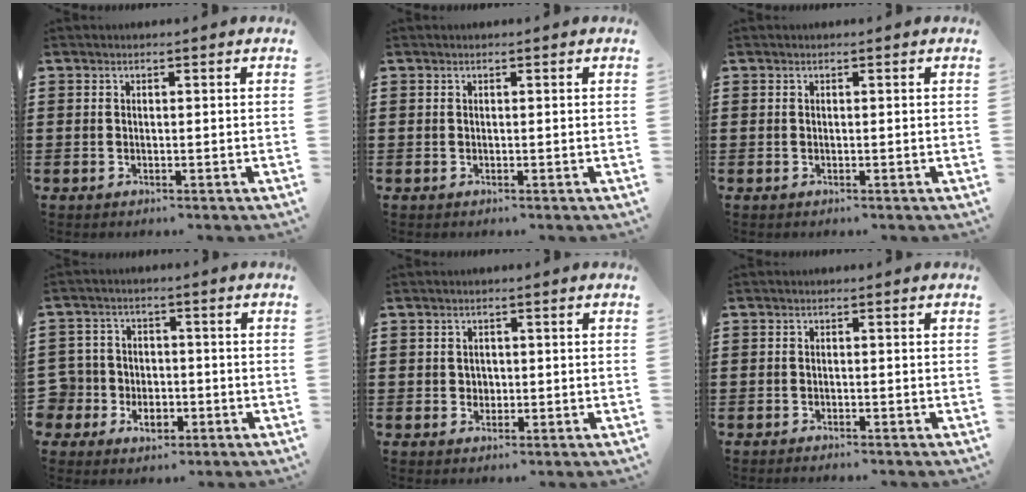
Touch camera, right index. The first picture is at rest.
{"total": 0.0}
{"total": 0.0}
{"total": 4.9, "force": [-1.5, 4.6, 0.8], "torque": [-0.046, 0.008, -0.033]}
{"total": 1.3, "force": [0.1, 1.3, 0.3], "torque": [-0.010, 0.007, 0.002]}
{"total": 0.8, "force": [-0.8, 0.1, 0.0], "torque": [-0.002, 0.001, -0.017]}